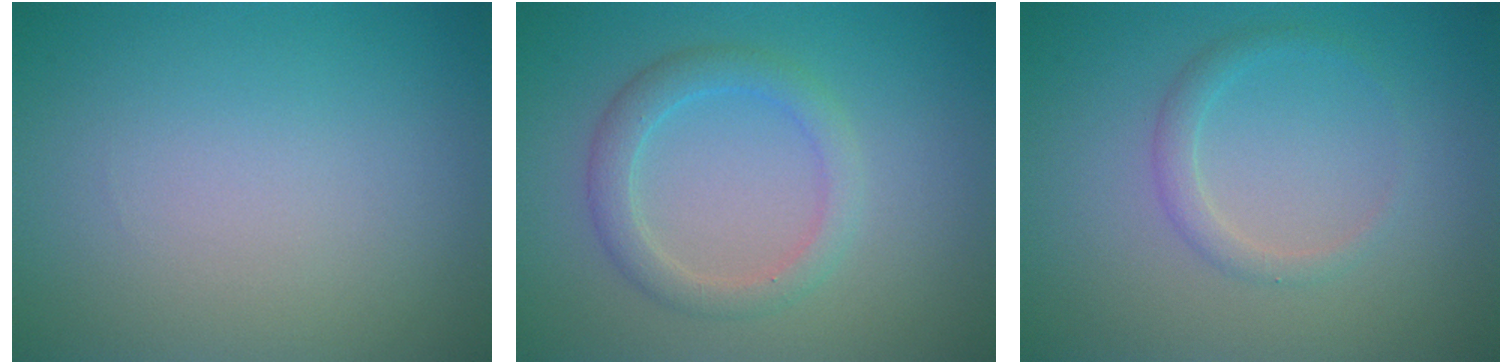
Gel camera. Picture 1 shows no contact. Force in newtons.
{"total": 2.7, "press": 2.7, "slide": 0.0}
{"total": 1.5, "press": 1.5, "slide": 0.0}